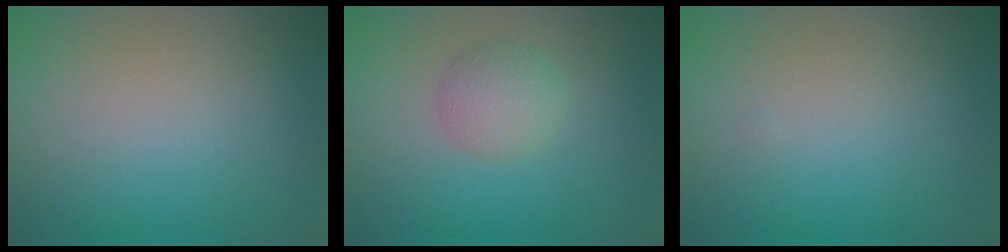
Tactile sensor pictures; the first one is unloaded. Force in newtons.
{"total": 2.7, "press": 2.7, "slide": 0.1}
{"total": 0.0}